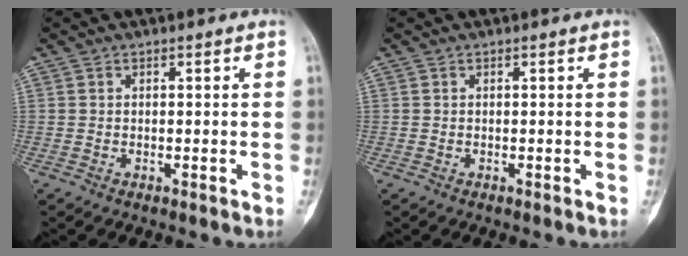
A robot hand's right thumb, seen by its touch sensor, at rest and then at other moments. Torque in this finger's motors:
{"motor_torque": [-0.01, 0.00, 0.07, -0.03, 0.01]}